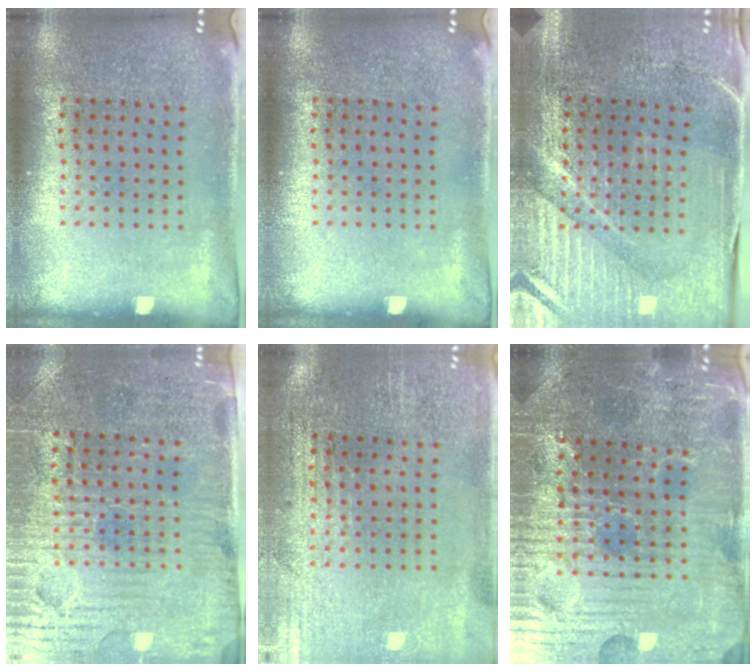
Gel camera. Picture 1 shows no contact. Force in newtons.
{"total": 0.0}
{"total": 4.0, "press": 3.9, "slide": 0.9}
{"total": 3.8, "press": 3.6, "slide": 1.3}
{"total": 0.6, "press": 0.5, "slide": 0.4}
{"total": 4.6, "press": 4.6, "slide": 0.8}